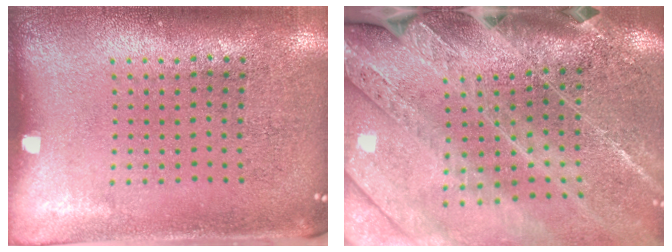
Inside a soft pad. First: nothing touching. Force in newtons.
{"total": 3.9, "press": 3.2, "slide": 2.2}